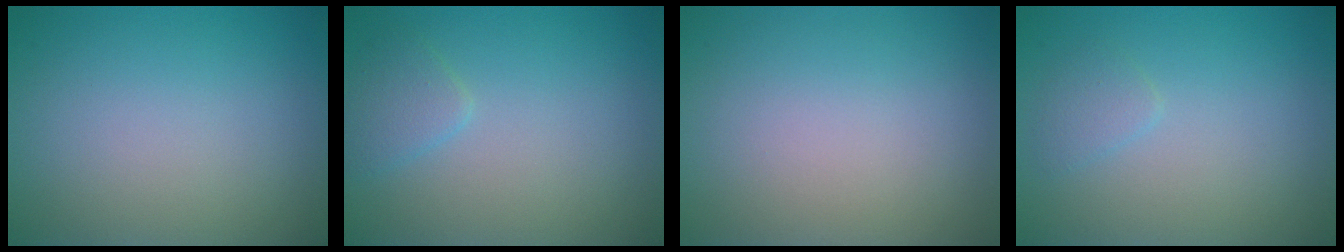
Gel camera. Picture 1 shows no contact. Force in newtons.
{"total": 1.6, "press": 1.6, "slide": 0.1}
{"total": 0.0}
{"total": 1.1, "press": 1.1, "slide": 0.1}